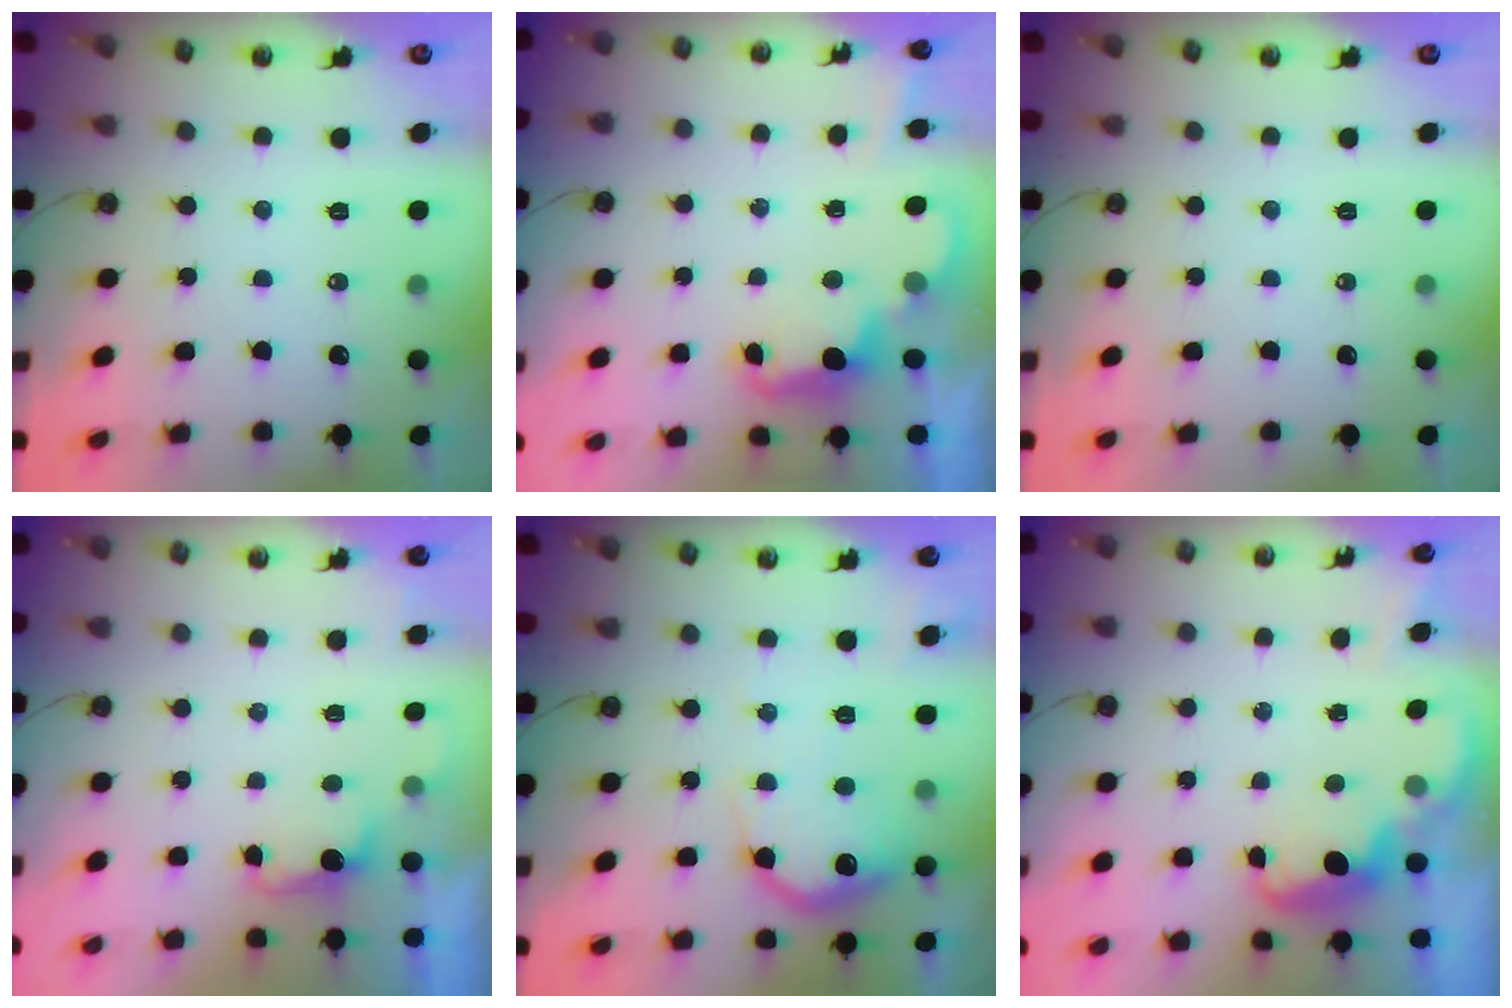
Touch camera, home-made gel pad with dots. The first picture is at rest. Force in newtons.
{"total": 2.5, "press": 2.4, "slide": 0.6}
{"total": 0.0}
{"total": 1.9, "press": 1.6, "slide": 0.9}
{"total": 17.4, "press": 17.3, "slide": 1.1}
{"total": 2.8, "press": 2.7, "slide": 0.8}